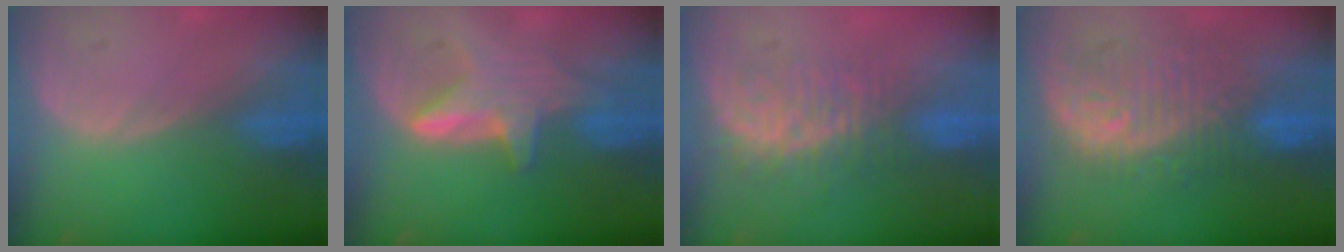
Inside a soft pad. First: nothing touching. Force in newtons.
{"total": 6.0, "press": 5.9, "slide": 0.6}
{"total": 7.8, "press": 7.2, "slide": 2.9}
{"total": 10.4, "press": 10.1, "slide": 2.6}